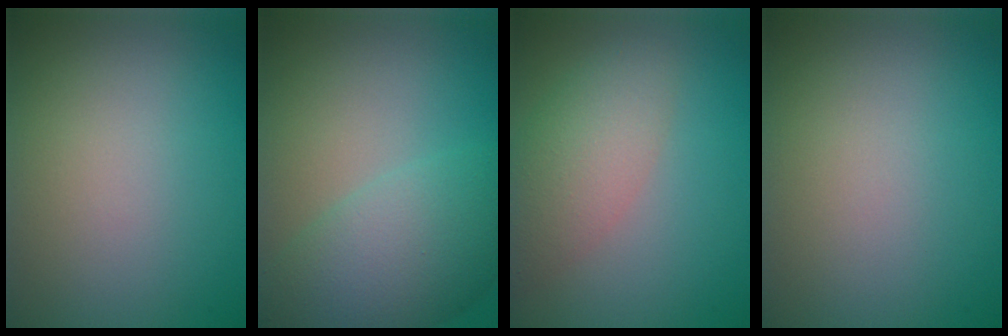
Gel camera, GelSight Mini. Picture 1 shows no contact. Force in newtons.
{"total": 7.4, "press": 7.4, "slide": 0.1}
{"total": 4.2, "press": 4.2, "slide": 0.4}
{"total": 0.0}